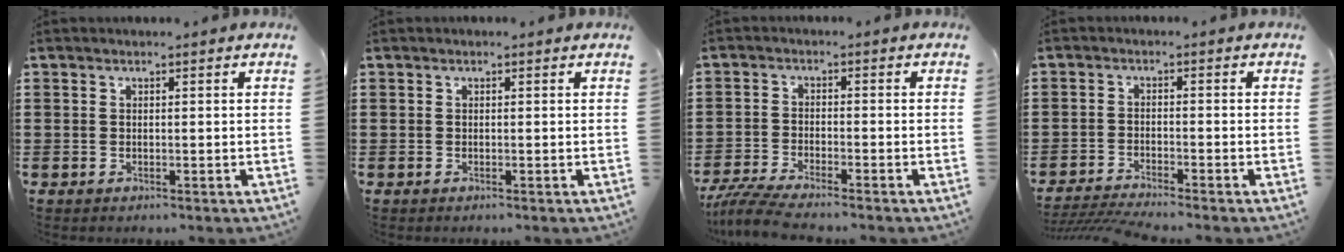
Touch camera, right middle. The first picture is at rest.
{"total": 0.0}
{"total": 4.3, "force": [-3.9, 0.0, 1.8], "torque": [-0.050, -0.015, -0.082]}
{"total": 2.8, "force": [-2.7, -0.2, 0.8], "torque": [-0.021, -0.003, -0.058]}